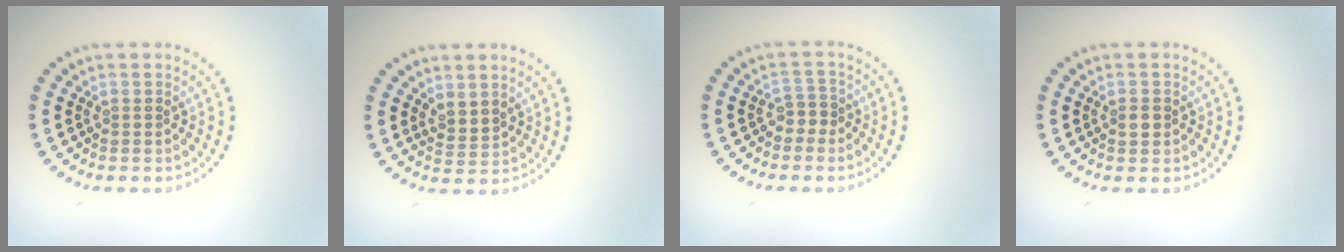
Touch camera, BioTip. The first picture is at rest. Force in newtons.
{"total": 1.8, "press": 1.4, "slide": 1.2}
{"total": 1.6, "press": 1.3, "slide": 0.9}
{"total": 1.4, "press": 1.4, "slide": 0.2}